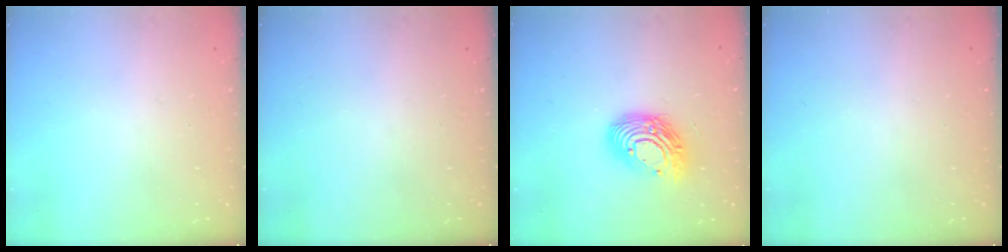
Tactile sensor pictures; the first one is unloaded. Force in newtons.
{"total": 0.0}
{"total": 14.9, "press": 14.9, "slide": 1.3}
{"total": 0.0}